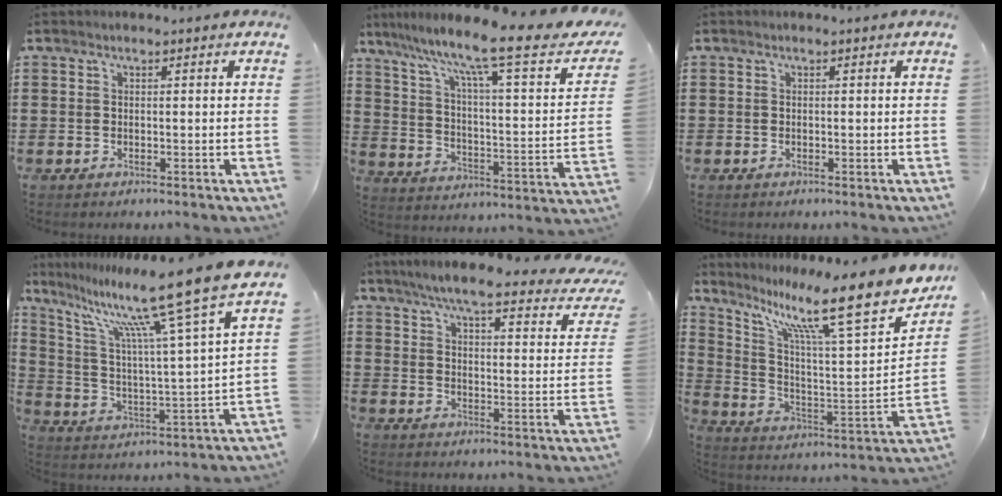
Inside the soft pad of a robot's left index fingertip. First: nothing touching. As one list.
[{"total": 10.3, "force": [7.5, 0.8, 7.0], "torque": [-0.140, -0.061, 0.109]}, {"total": 0.0}, {"total": 13.7, "force": [10.4, 0.1, 8.8], "torque": [-0.184, -0.075, 0.160]}, {"total": 6.7, "force": [5.4, 0.1, 3.9], "torque": [-0.091, -0.038, 0.086]}, {"total": 15.6, "force": [11.2, 1.7, 10.7], "torque": [-0.193, -0.093, 0.169]}]